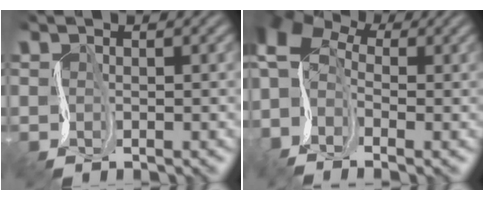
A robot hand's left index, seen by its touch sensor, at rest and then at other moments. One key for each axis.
{"total": 8.4, "fx": -1.2, "fy": 5.6, "fz": 6.1, "tx": -0.119, "ty": 0.020, "tz": -0.036}